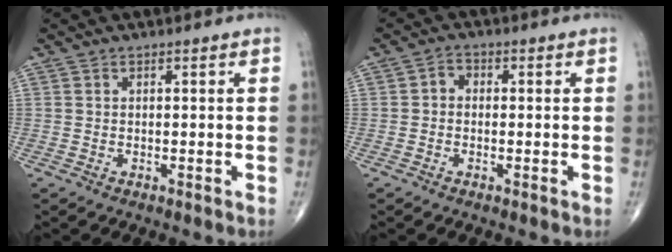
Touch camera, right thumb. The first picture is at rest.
{"total": 2.4, "force": [-0.2, 1.9, 1.3], "torque": [-0.010, 0.010, -0.015]}